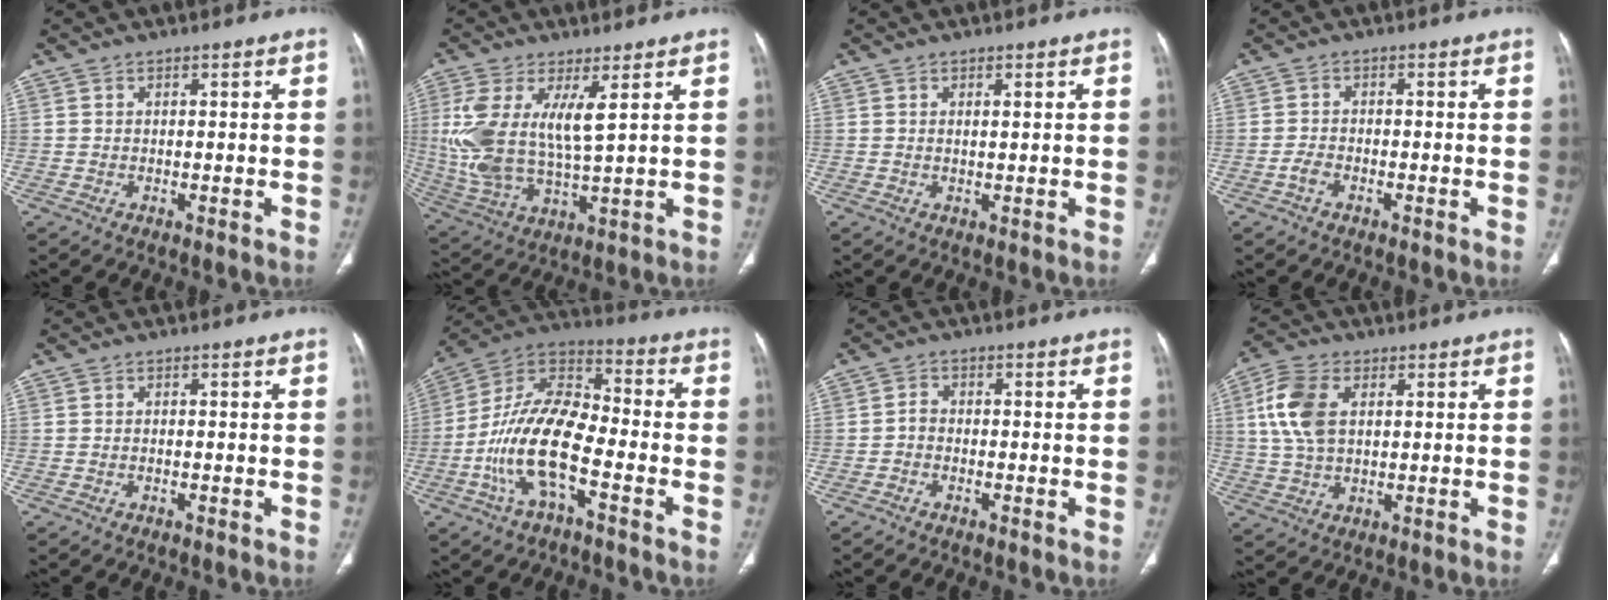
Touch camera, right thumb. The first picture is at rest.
{"total": 13.6, "force": [3.9, 4.9, 12.0], "torque": [-0.272, -0.022, 0.085]}
{"total": 0.8, "force": [0.3, 0.2, 0.7], "torque": [-0.014, -0.001, 0.005]}
{"total": 1.9, "force": [-1.2, 1.0, 1.1], "torque": [-0.025, 0.009, -0.025]}
{"total": 0.0}
{"total": 16.6, "force": [-5.4, 7.2, 13.9], "torque": [-0.259, 0.050, -0.106]}
{"total": 1.6, "force": [-0.9, 1.0, 0.9], "torque": [-0.015, 0.010, -0.023]}
{"total": 9.8, "force": [2.3, 5.9, 7.5], "torque": [-0.163, 0.008, 0.046]}